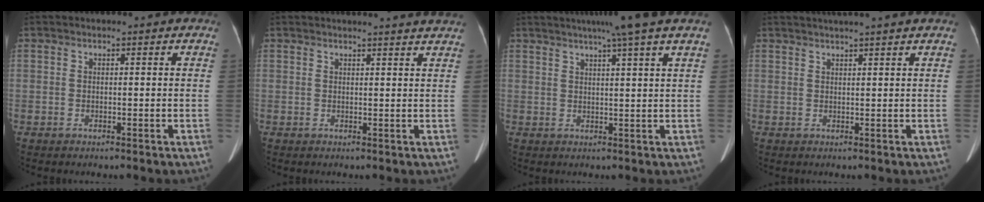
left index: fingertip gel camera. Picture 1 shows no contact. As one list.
[{"total": 5.7, "force": [5.4, -0.6, 1.7], "torque": [-0.017, 0.005, 0.046]}, {"total": 8.3, "force": [6.4, -1.5, 5.2], "torque": [-0.071, 0.013, 0.076]}, {"total": 6.0, "force": [5.2, -0.9, 2.9], "torque": [-0.041, 0.027, 0.068]}]